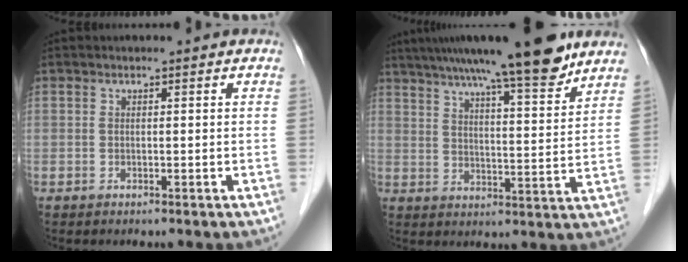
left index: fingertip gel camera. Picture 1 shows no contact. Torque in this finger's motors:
{"motor_torque": [0.83, -1.02, 1.05, 0.21]}